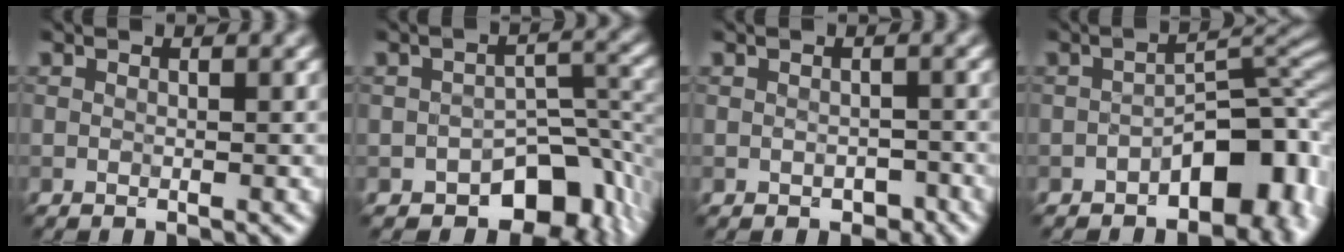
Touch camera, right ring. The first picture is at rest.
{"total": 7.7, "force": [-4.2, 4.4, 4.7], "torque": [-0.044, -0.013, -0.060]}
{"total": 1.4, "force": [-0.7, 1.0, 0.7], "torque": [-0.009, -0.004, -0.008]}
{"total": 7.9, "force": [-3.3, 4.3, 5.7], "torque": [-0.050, 0.011, -0.056]}